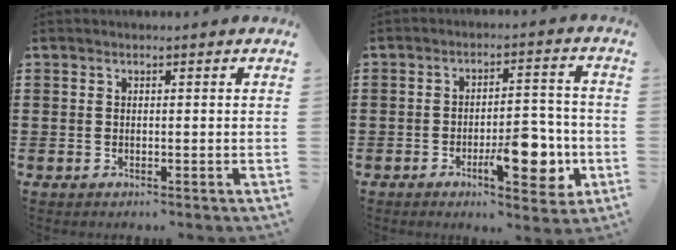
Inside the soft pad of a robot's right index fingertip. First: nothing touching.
{"total": 10.0, "force": [-3.6, 3.8, 8.5], "torque": [-0.110, -0.001, -0.055]}